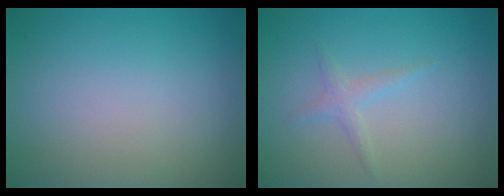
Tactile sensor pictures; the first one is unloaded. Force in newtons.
{"total": 1.2, "press": 1.2, "slide": 0.1}